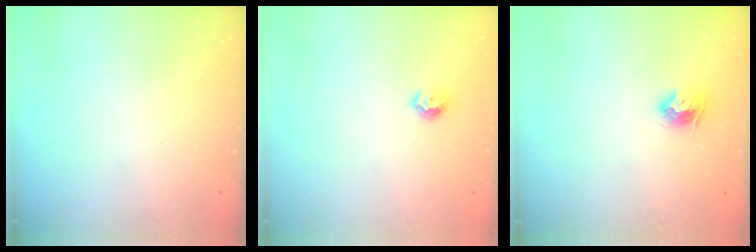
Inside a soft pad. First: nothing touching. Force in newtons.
{"total": 7.2, "press": 7.1, "slide": 1.0}
{"total": 9.6, "press": 9.6, "slide": 0.7}